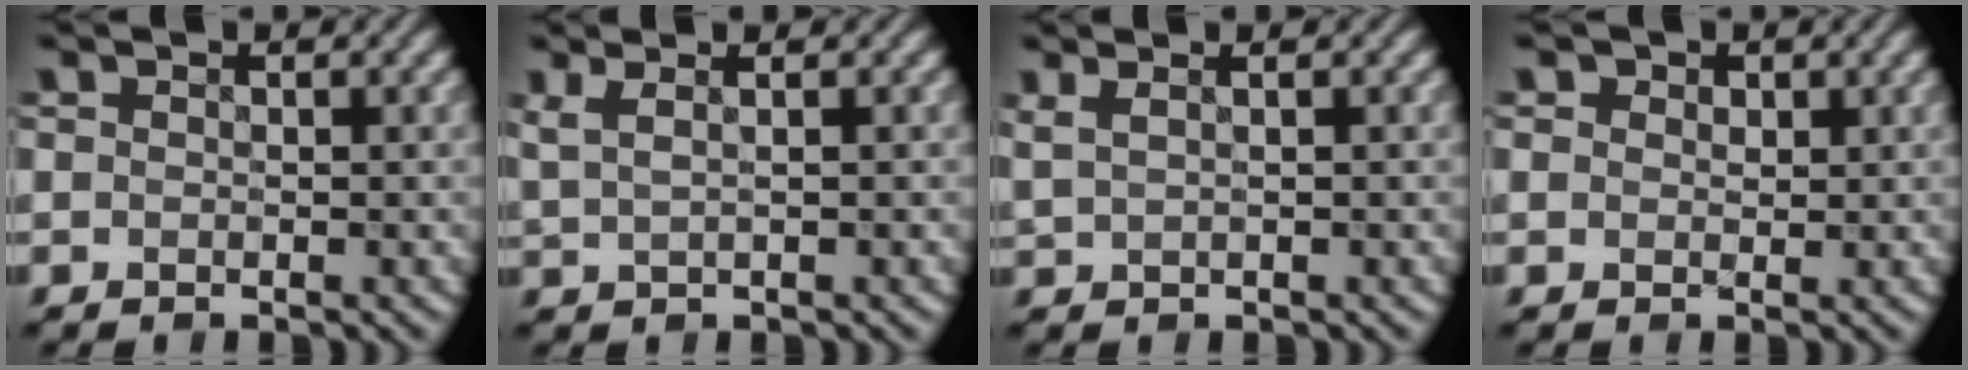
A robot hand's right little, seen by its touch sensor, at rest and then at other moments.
{"total": 3.5, "force": [2.1, 1.4, 2.3], "torque": [-0.030, 0.021, 0.015]}
{"total": 2.6, "force": [1.7, 1.0, 1.6], "torque": [-0.021, 0.012, 0.014]}
{"total": 1.5, "force": [0.8, 1.1, 0.5], "torque": [-0.005, 0.007, 0.000]}